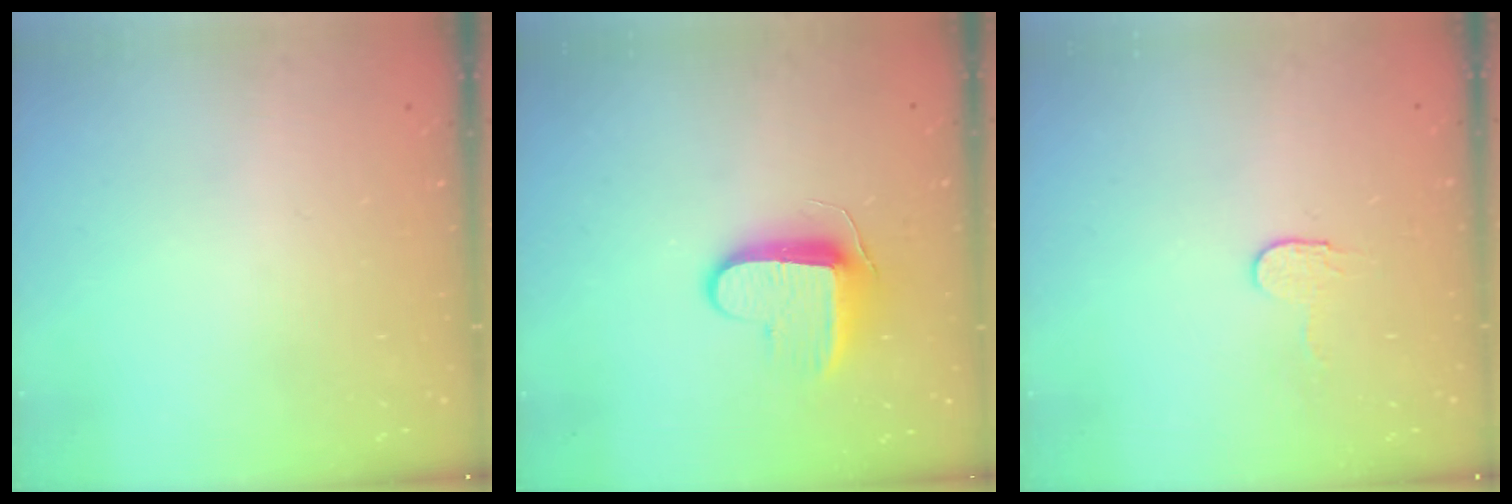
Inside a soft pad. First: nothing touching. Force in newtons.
{"total": 9.2, "press": 9.2, "slide": 0.9}
{"total": 3.2, "press": 3.2, "slide": 0.3}